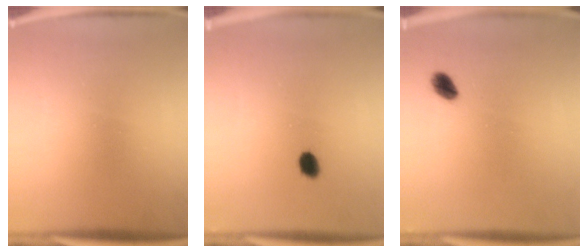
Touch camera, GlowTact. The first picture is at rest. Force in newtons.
{"total": 2.6}
{"total": 2.8}